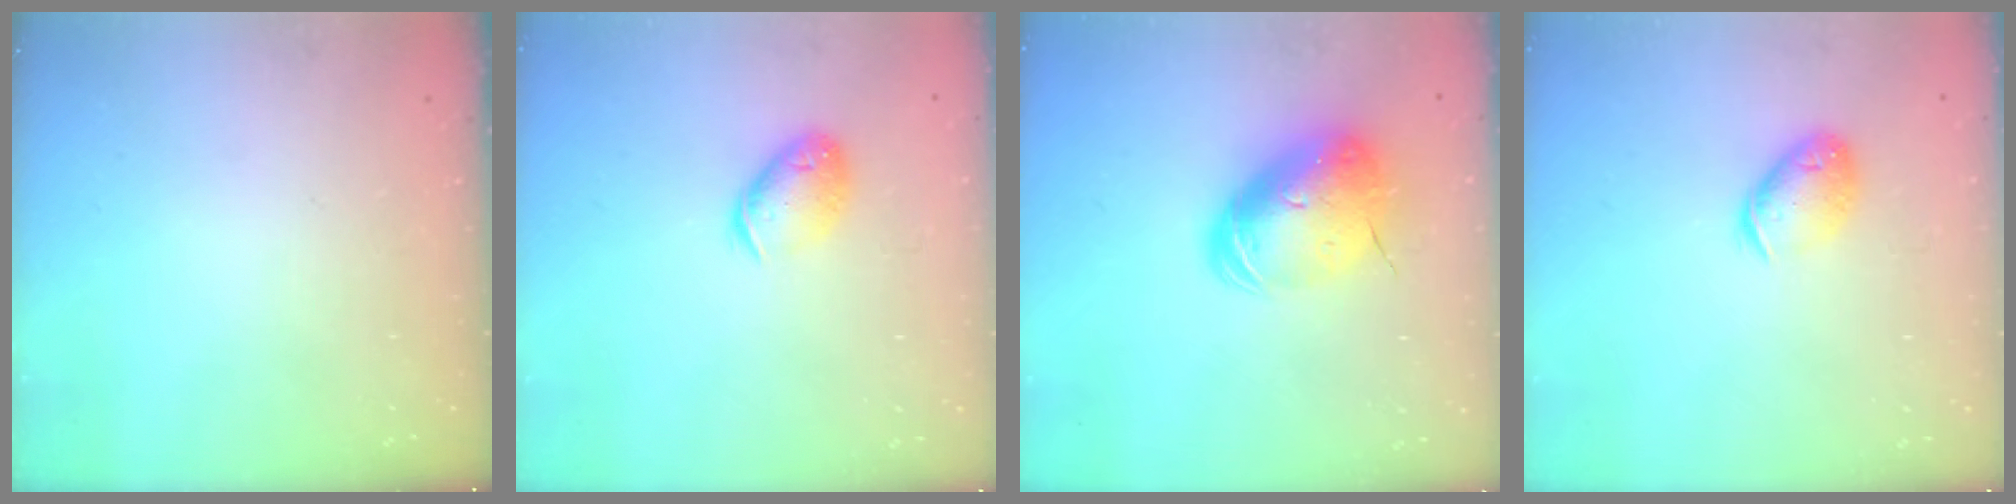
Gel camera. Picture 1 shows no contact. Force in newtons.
{"total": 11.2, "press": 11.1, "slide": 1.6}
{"total": 13.0, "press": 12.8, "slide": 2.1}
{"total": 11.2, "press": 11.1, "slide": 1.6}